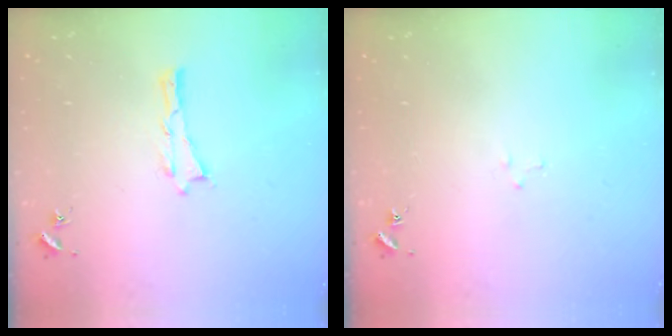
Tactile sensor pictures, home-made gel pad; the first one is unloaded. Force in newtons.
{"total": 1.6, "press": 1.6, "slide": 0.1}